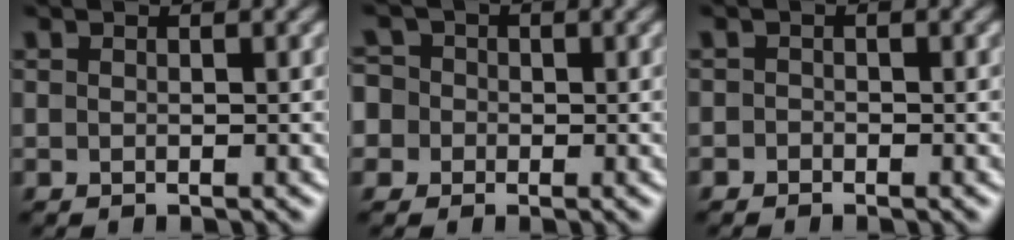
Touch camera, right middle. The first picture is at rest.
{"total": 5.6, "force": [-0.8, 5.3, 1.6], "torque": [-0.029, 0.028, -0.052]}
{"total": 0.8, "force": [-0.5, 0.6, 0.0], "torque": [0.005, -0.002, -0.011]}